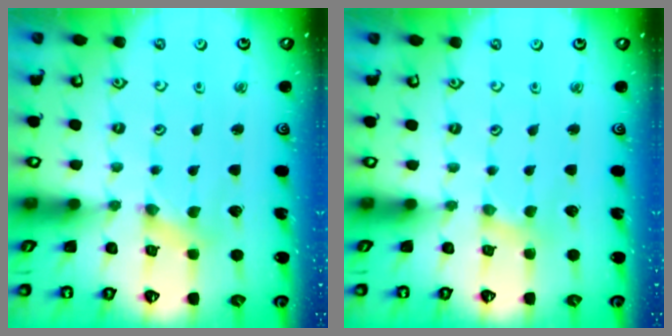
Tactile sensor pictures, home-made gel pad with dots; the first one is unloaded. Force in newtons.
{"total": 0.0}